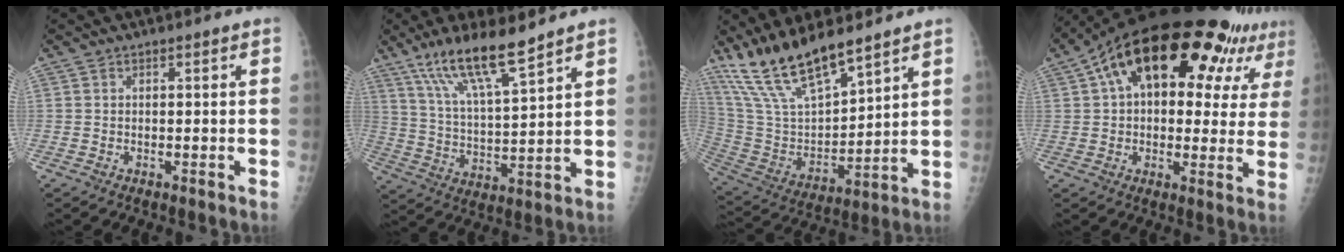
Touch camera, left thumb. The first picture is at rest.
{"total": 12.3, "force": [9.1, 1.5, 8.1], "torque": [-0.149, -0.050, 0.180]}
{"total": 16.8, "force": [13.4, 4.4, 9.1], "torque": [-0.156, -0.064, 0.272]}
{"total": 25.3, "force": [11.8, 11.9, 19.0], "torque": [-0.255, 0.038, 0.170]}